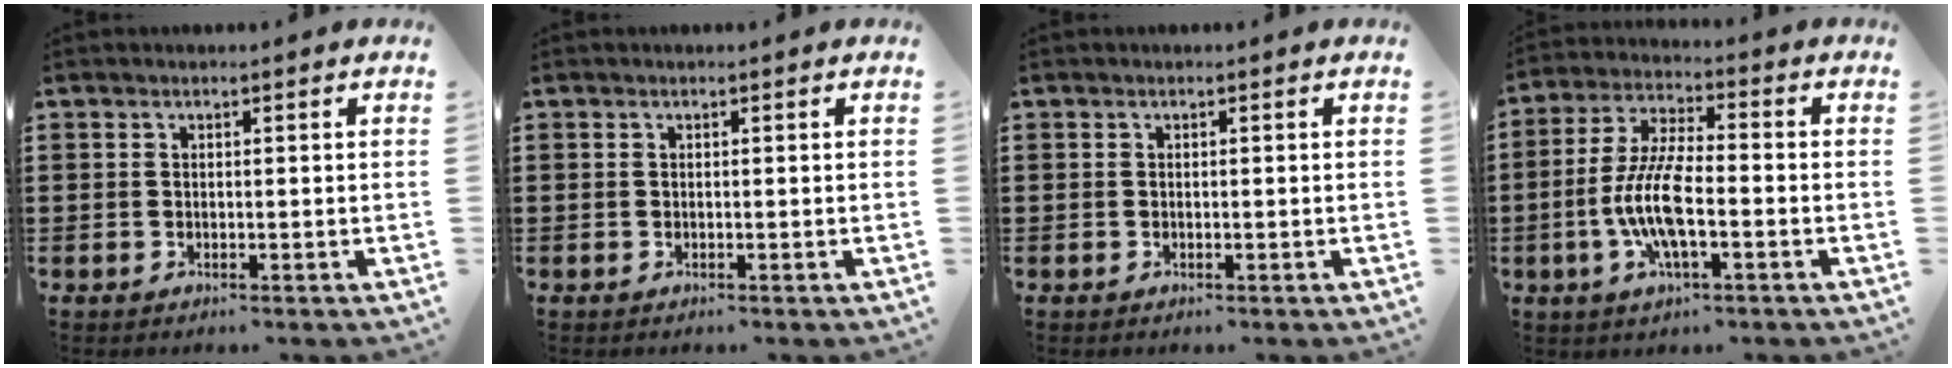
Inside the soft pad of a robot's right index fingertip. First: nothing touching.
{"total": 0.0}
{"total": 0.0}
{"total": 9.5, "force": [-2.5, 2.9, 8.7], "torque": [-0.198, -0.014, -0.054]}